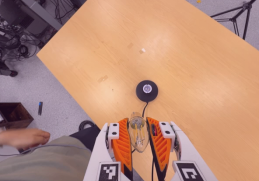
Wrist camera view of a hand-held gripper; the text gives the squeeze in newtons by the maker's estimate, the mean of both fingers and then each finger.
{"total": 21.9, "left": 24.6, "right": 19.2}